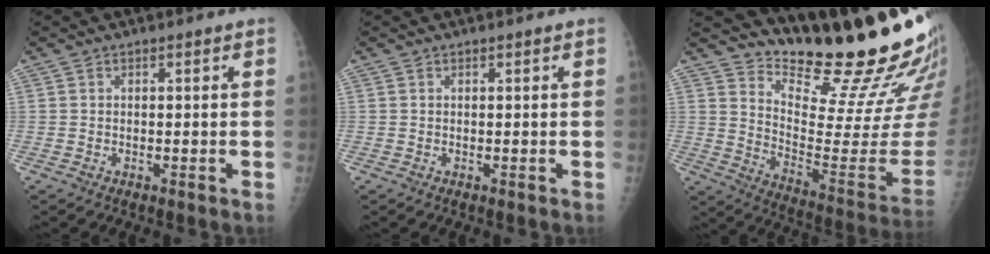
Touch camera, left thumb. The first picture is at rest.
{"total": 0.0}
{"total": 23.1, "force": [20.3, 3.3, 10.6], "torque": [-0.119, -0.182, 0.292]}